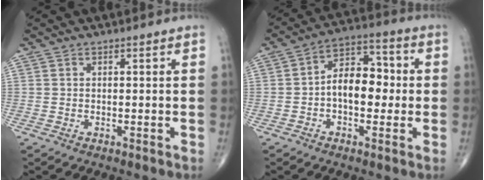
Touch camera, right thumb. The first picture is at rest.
{"total": 10.1, "force": [-0.7, 6.3, 7.9], "torque": [-0.096, 0.032, -0.022]}